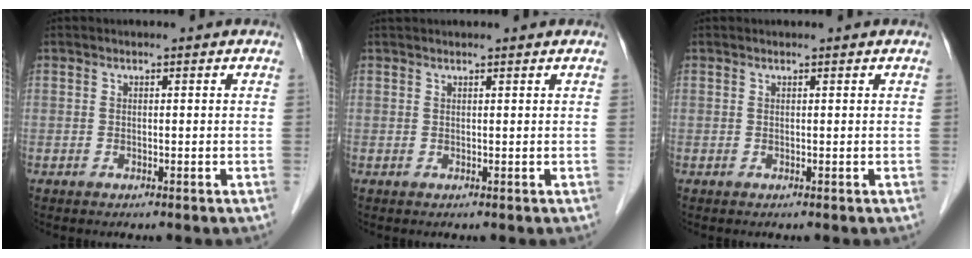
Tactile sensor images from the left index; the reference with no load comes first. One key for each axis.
{"total": 2.2, "fx": 2.1, "fy": 0.0, "fz": 0.7, "tx": -0.012, "ty": 0.025, "tz": 0.030}
{"total": 0.0}